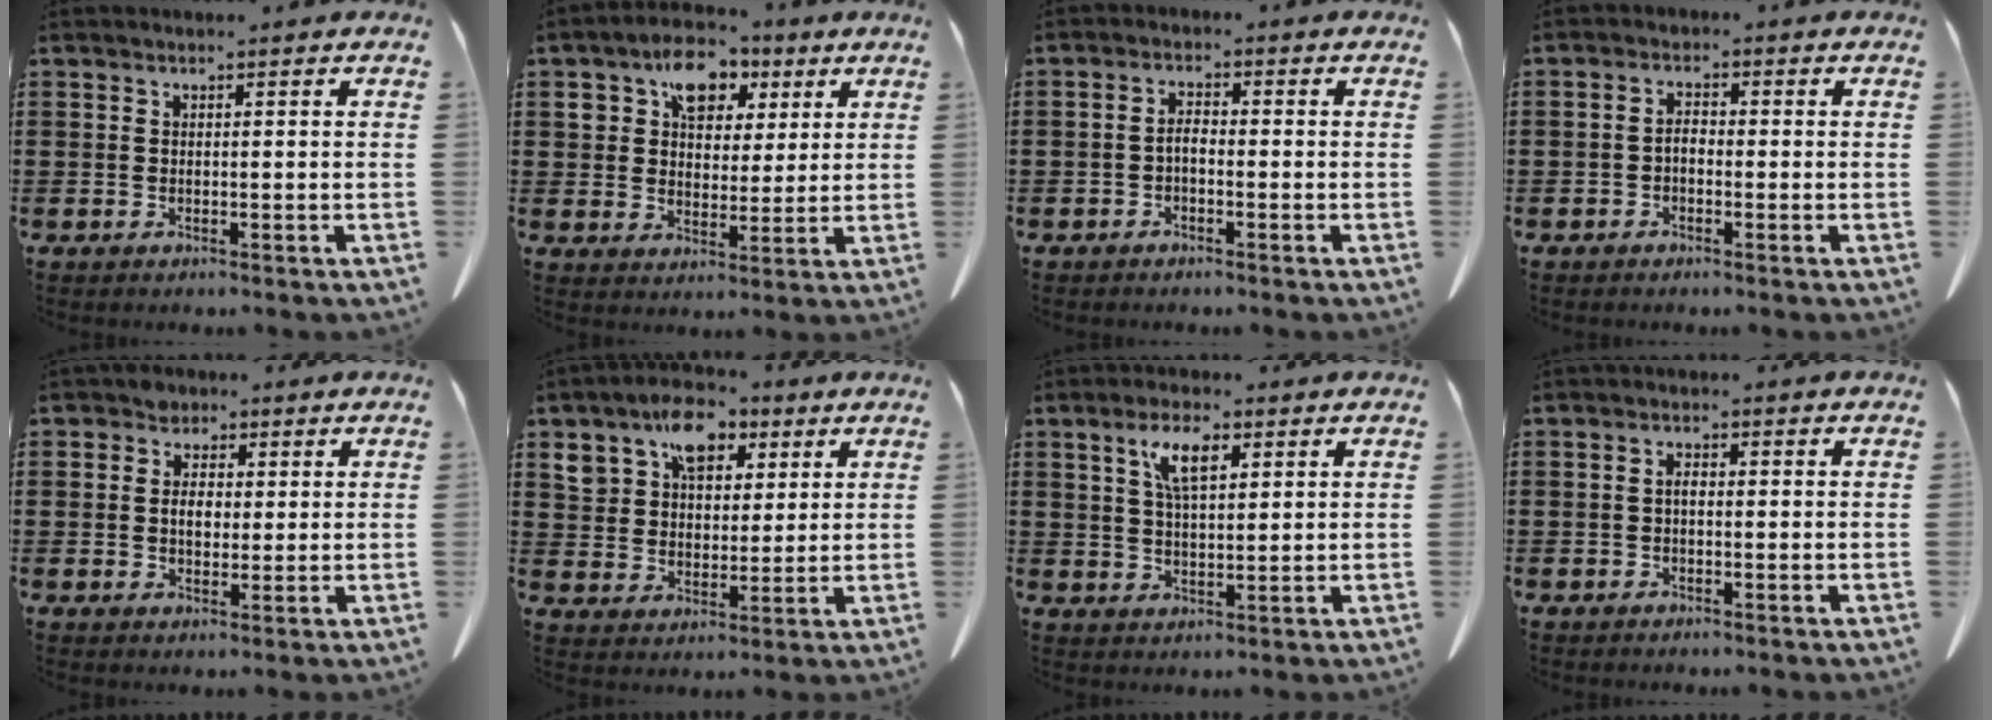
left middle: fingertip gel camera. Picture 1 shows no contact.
{"total": 7.9, "force": [3.8, 5.6, 4.0], "torque": [-0.082, 0.013, 0.064]}
{"total": 2.1, "force": [-1.1, 0.9, 1.5], "torque": [-0.031, 0.004, -0.022]}
{"total": 2.0, "force": [-0.8, 1.1, 1.4], "torque": [-0.028, 0.003, -0.017]}
{"total": 3.5, "force": [1.0, 2.8, 1.9], "torque": [-0.030, 0.001, 0.013]}
{"total": 8.6, "force": [4.9, 5.8, 4.1], "torque": [-0.087, 0.008, 0.087]}
{"total": 6.5, "force": [3.1, 2.3, 5.3], "torque": [-0.106, 0.005, 0.051]}
{"total": 1.7, "force": [-0.1, 0.9, 1.4], "torque": [-0.029, 0.001, -0.003]}